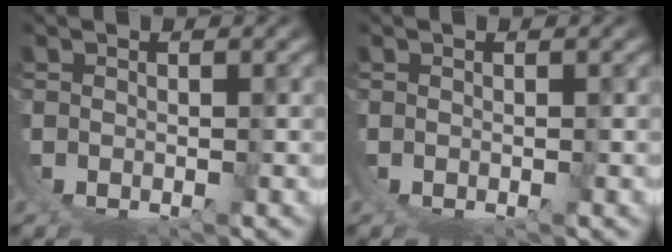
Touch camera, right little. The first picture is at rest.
{"total": 0.0}